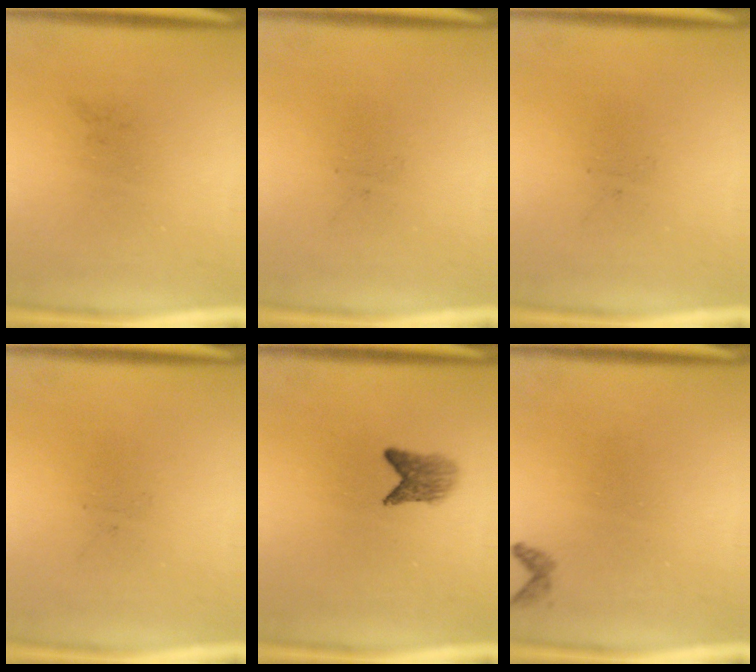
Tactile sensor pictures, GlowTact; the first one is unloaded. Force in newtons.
{"total": 0.0}
{"total": 0.0}
{"total": 0.0}
{"total": 2.8}
{"total": 0.7}